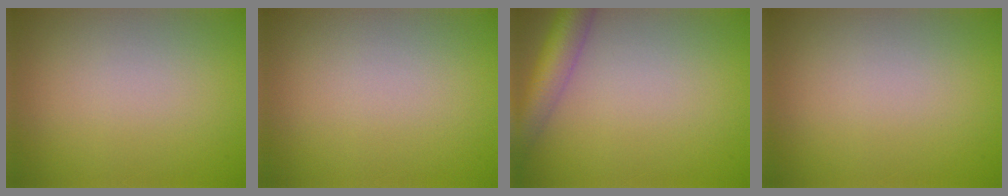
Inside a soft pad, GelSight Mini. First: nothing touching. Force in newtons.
{"total": 0.0}
{"total": 4.9, "press": 4.9, "slide": 0.2}
{"total": 0.0}